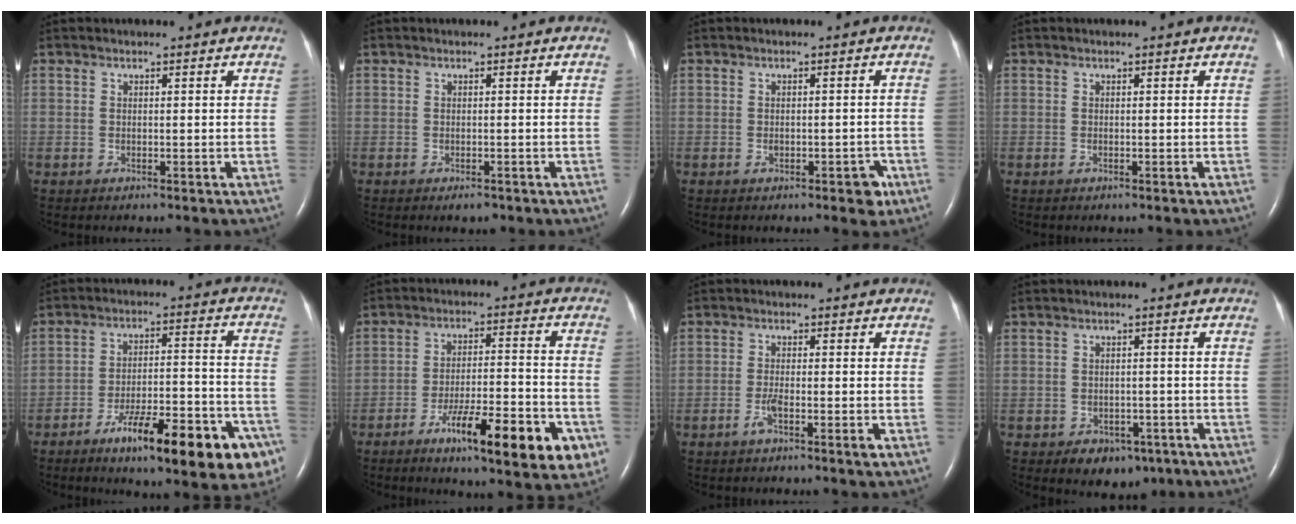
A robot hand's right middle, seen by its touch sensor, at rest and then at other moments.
{"total": 1.1, "force": [-0.7, 0.4, 0.7], "torque": [-0.011, -0.002, -0.006]}
{"total": 3.1, "force": [-1.6, 1.5, 2.2], "torque": [-0.022, 0.007, -0.017]}
{"total": 0.0}
{"total": 18.1, "force": [-10.4, 4.0, 14.2], "torque": [-0.148, 0.019, -0.145]}
{"total": 15.2, "force": [-7.5, 2.5, 13.0], "torque": [-0.171, -0.001, -0.103]}
{"total": 3.0, "force": [-1.6, 0.1, 2.5], "torque": [-0.053, -0.004, -0.033]}
{"total": 5.2, "force": [-3.1, 3.4, 2.3], "torque": [-0.031, 0.005, -0.033]}